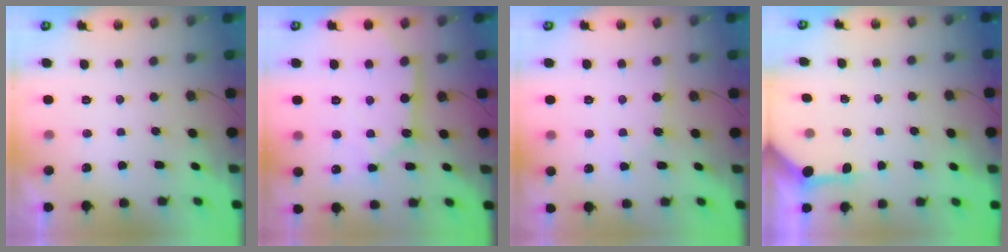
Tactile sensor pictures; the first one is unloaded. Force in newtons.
{"total": 12.6, "press": 12.5, "slide": 1.3}
{"total": 5.6, "press": 5.6, "slide": 0.7}
{"total": 3.2, "press": 3.2, "slide": 0.4}